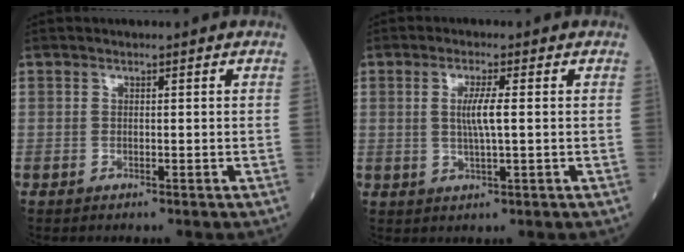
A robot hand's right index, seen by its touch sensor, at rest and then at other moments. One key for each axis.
{"total": 3.9, "fx": 0.5, "fy": 0.0, "fz": 3.9, "tx": -0.079, "ty": -0.005, "tz": 0.009}